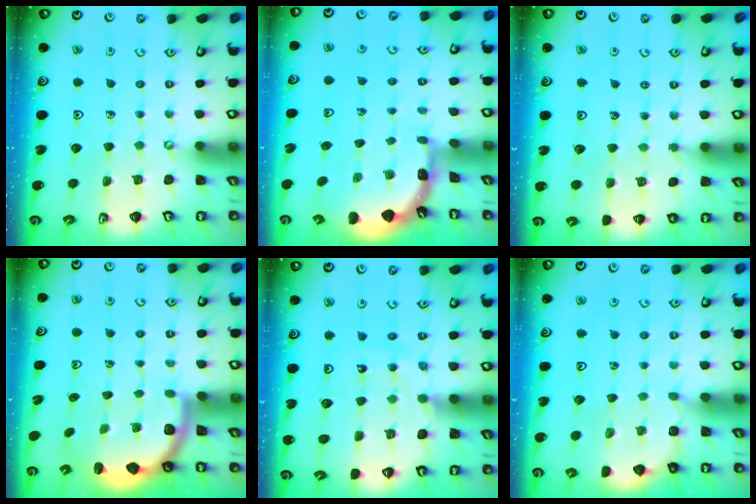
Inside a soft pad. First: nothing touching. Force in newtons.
{"total": 1.7, "press": 1.7, "slide": 0.2}
{"total": 4.4, "press": 4.3, "slide": 0.8}
{"total": 2.5, "press": 2.4, "slide": 0.7}
{"total": 12.4, "press": 12.4, "slide": 1.4}
{"total": 2.3, "press": 2.3, "slide": 0.2}